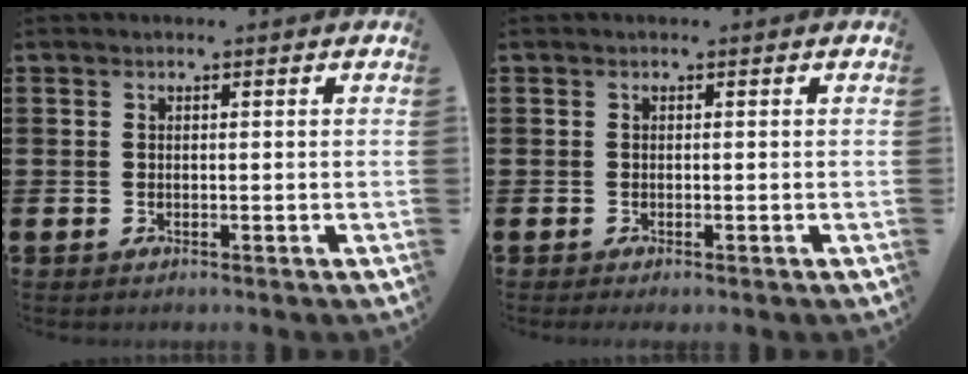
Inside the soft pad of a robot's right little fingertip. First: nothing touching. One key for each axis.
{"total": 0.0}